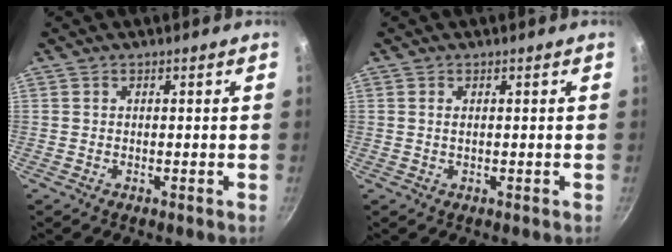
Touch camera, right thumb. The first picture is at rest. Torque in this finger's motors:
{"motor_torque": [-0.54, 0.04, 0.13, 0.35, 0.00]}